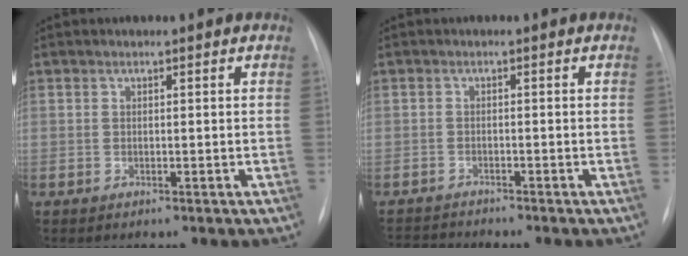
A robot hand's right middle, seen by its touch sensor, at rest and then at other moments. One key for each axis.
{"total": 3.9, "fx": -3.8, "fy": -0.8, "fz": 0.3, "tx": -0.005, "ty": -0.016, "tz": -0.062}